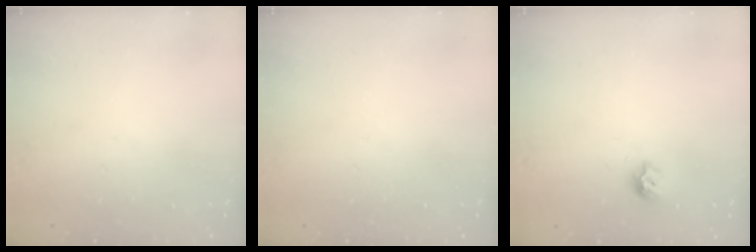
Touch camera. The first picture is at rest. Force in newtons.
{"total": 0.0}
{"total": 6.9, "press": 6.9, "slide": 0.3}